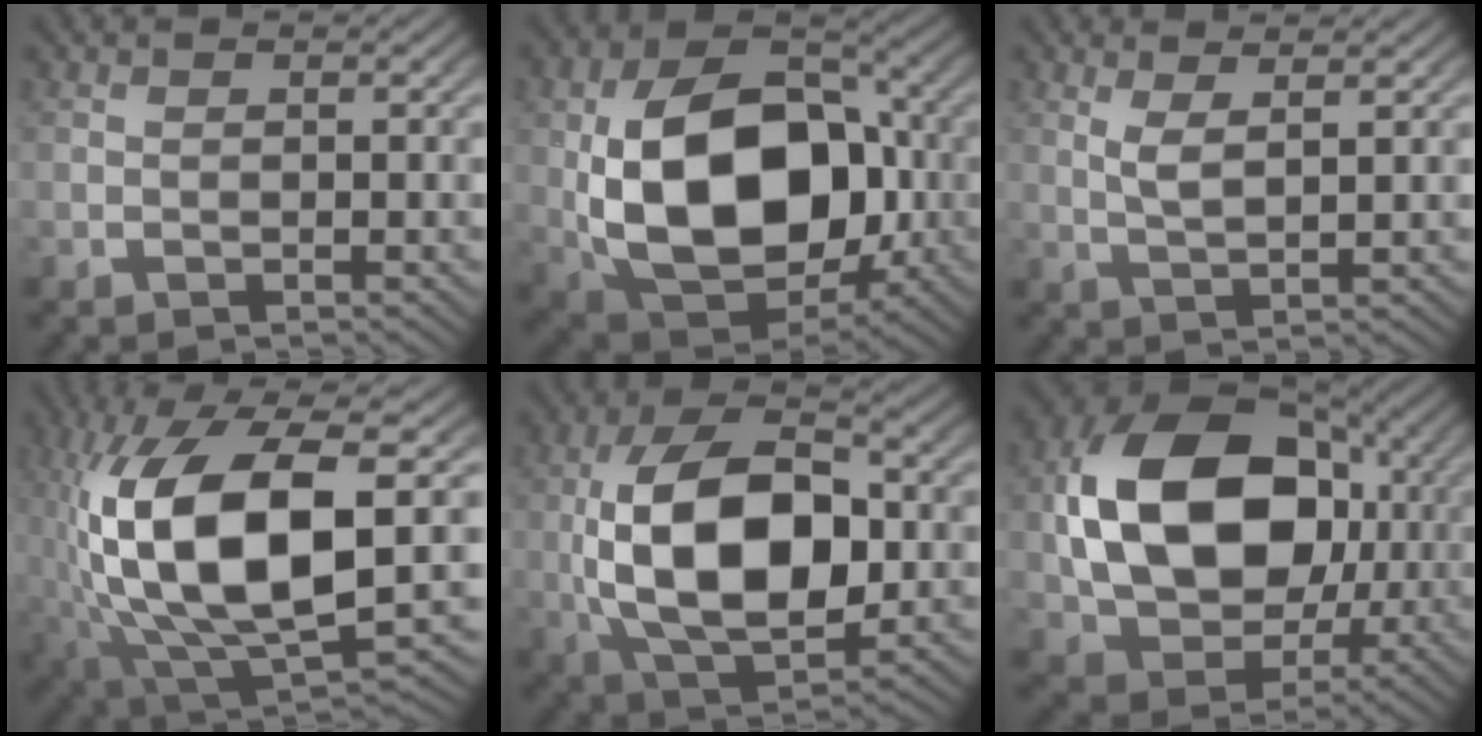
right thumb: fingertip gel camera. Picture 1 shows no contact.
{"total": 18.6, "force": [-1.0, 12.5, 13.8], "torque": [-0.287, -0.067, 0.012]}
{"total": 2.9, "force": [1.9, 0.6, 2.1], "torque": [-0.045, -0.005, 0.045]}
{"total": 17.6, "force": [-1.1, 9.7, 14.6], "torque": [-0.337, -0.059, 0.018]}
{"total": 16.1, "force": [-0.8, 10.3, 12.4], "torque": [-0.278, -0.059, 0.018]}
{"total": 17.7, "force": [1.7, 12.2, 12.8], "torque": [-0.263, -0.036, 0.039]}